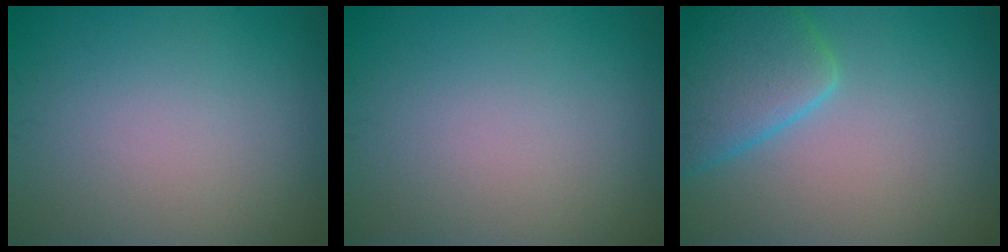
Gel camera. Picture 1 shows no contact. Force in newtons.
{"total": 0.0}
{"total": 6.1, "press": 6.1, "slide": 0.5}